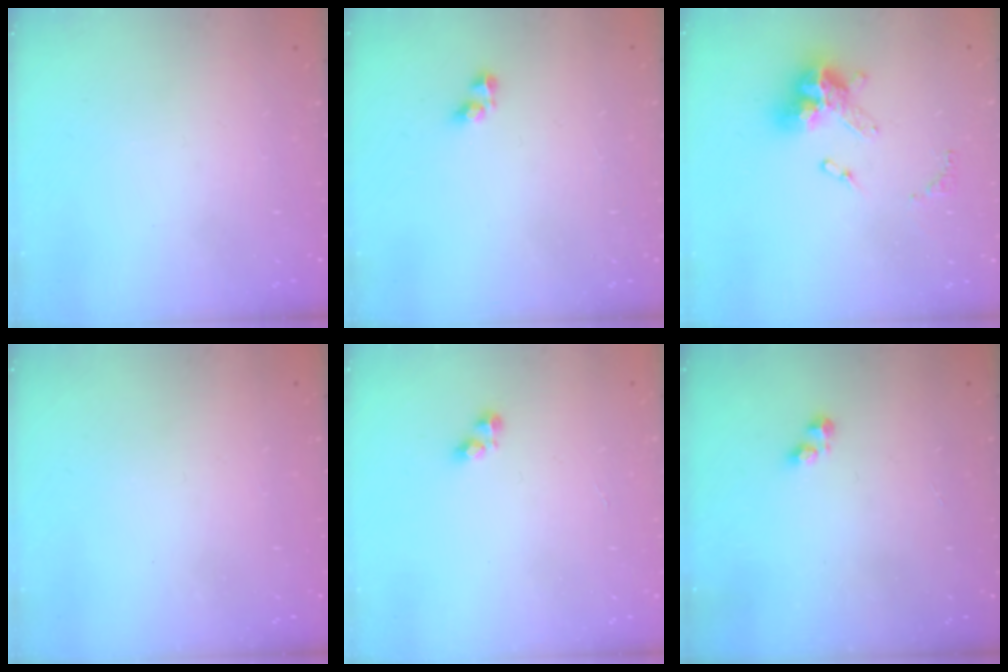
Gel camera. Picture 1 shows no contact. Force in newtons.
{"total": 2.8, "press": 2.8, "slide": 0.1}
{"total": 12.6, "press": 12.6, "slide": 0.5}
{"total": 0.8, "press": 0.7, "slide": 0.3}
{"total": 1.8, "press": 1.7, "slide": 0.3}
{"total": 2.3, "press": 2.3, "slide": 0.4}